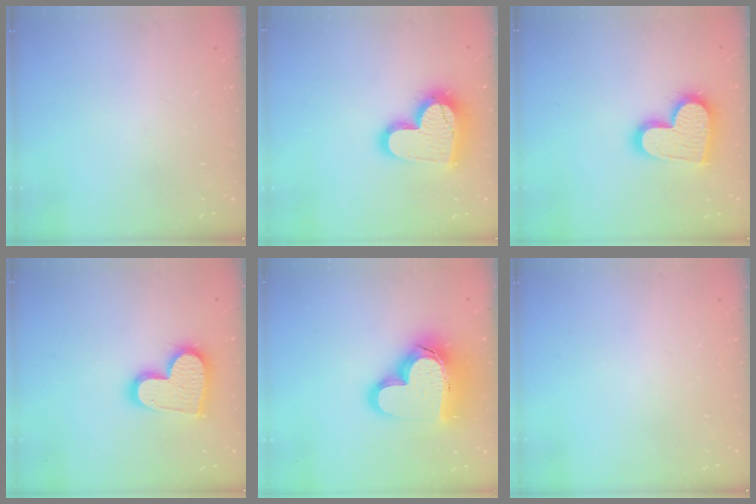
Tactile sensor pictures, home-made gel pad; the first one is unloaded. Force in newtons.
{"total": 18.4, "press": 18.4, "slide": 1.4}
{"total": 17.2, "press": 17.1, "slide": 1.2}
{"total": 16.9, "press": 16.9, "slide": 1.5}
{"total": 20.9, "press": 20.8, "slide": 1.9}
{"total": 0.0}